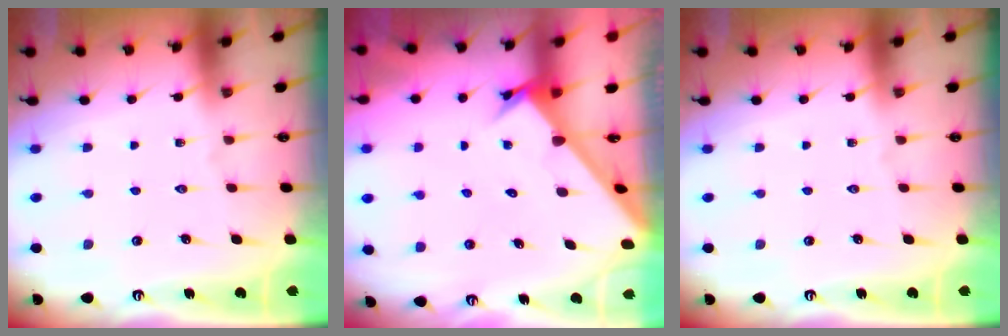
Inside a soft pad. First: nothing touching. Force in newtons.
{"total": 2.6, "press": 2.6, "slide": 0.3}
{"total": 0.0}